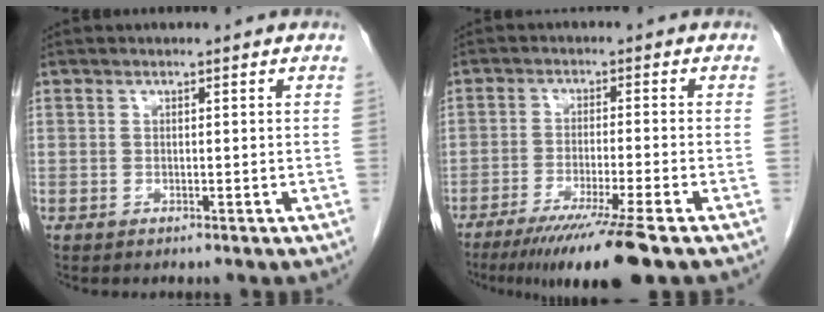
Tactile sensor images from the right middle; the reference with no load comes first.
{"total": 11.6, "force": [-8.3, -1.5, 7.9], "torque": [-0.119, -0.037, -0.131]}